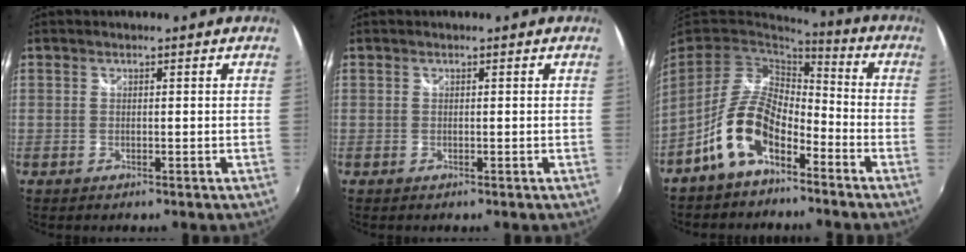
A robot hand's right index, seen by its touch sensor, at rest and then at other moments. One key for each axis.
{"total": 0.0}
{"total": 11.8, "fx": -6.5, "fy": 5.9, "fz": 7.9, "tx": -0.164, "ty": 0.009, "tz": -0.120}